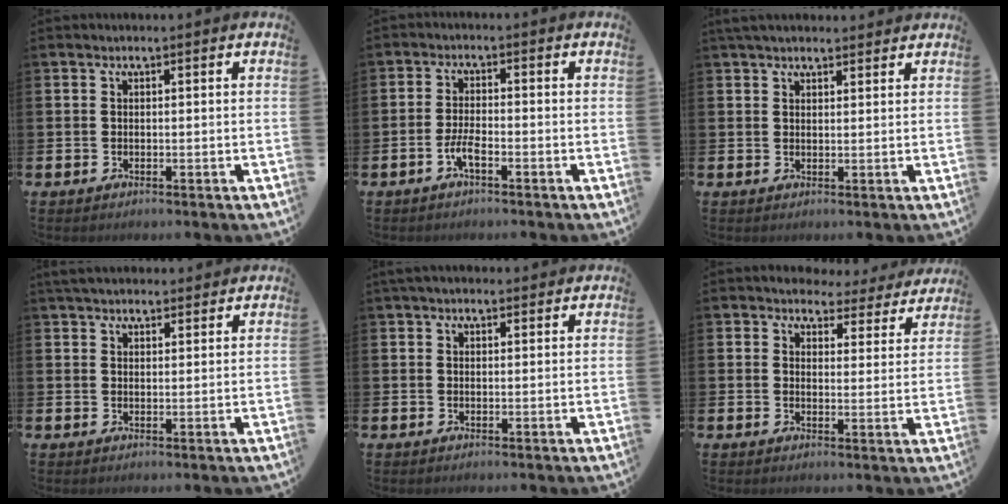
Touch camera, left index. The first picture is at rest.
{"total": 2.7, "force": [-1.4, 0.6, 2.2], "torque": [-0.051, 0.002, -0.027]}
{"total": 3.2, "force": [2.9, 1.0, 0.9], "torque": [-0.012, -0.008, 0.052]}
{"total": 3.7, "force": [3.4, 1.1, 0.8], "torque": [-0.021, -0.009, 0.063]}
{"total": 1.9, "force": [1.7, 0.8, 0.6], "torque": [-0.004, 0.000, 0.029]}
{"total": 3.5, "force": [3.1, 1.6, 0.1], "torque": [-0.006, -0.026, 0.050]}